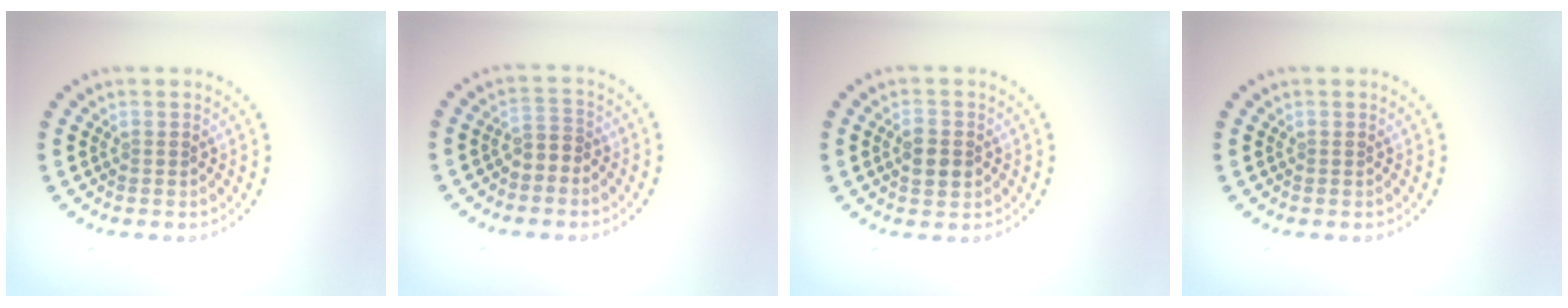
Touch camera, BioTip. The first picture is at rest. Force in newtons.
{"total": 1.7, "press": 1.5, "slide": 0.8}
{"total": 2.8, "press": 2.8, "slide": 0.2}
{"total": 0.0}